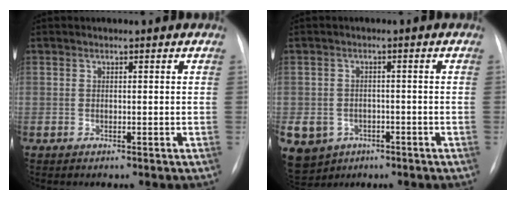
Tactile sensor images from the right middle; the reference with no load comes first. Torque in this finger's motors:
{"motor_torque": [1.45, -0.69, 1.05, 0.21]}